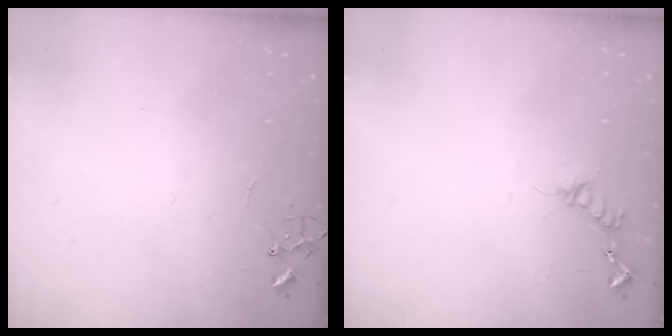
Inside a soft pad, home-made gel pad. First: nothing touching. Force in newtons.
{"total": 8.7, "press": 8.6, "slide": 0.7}